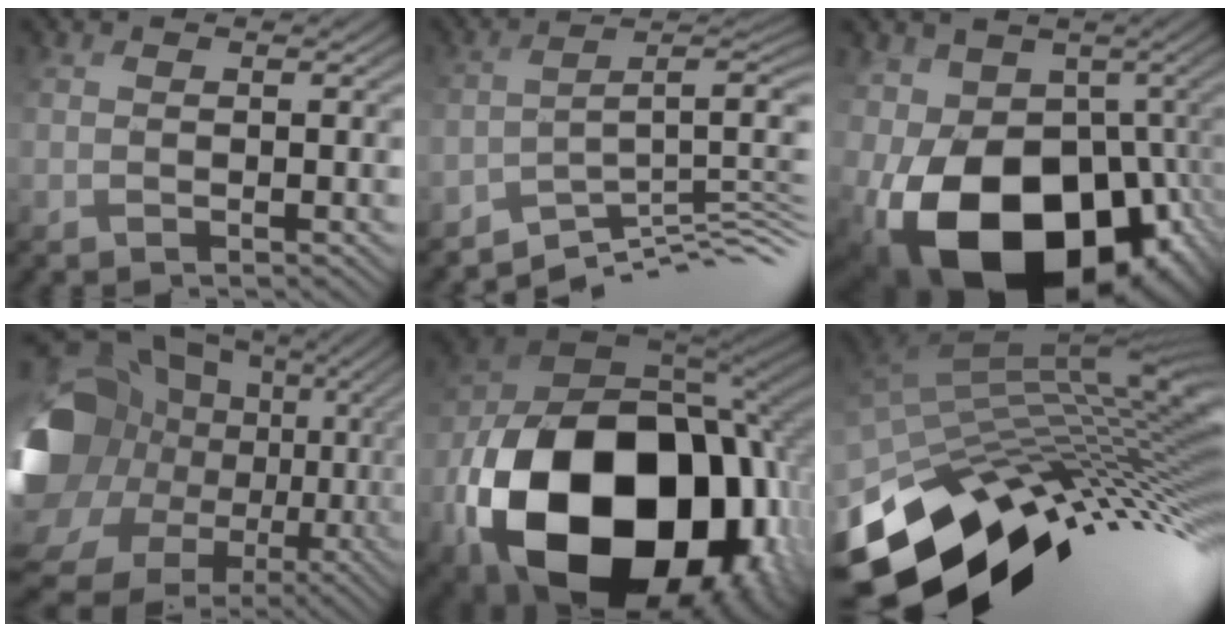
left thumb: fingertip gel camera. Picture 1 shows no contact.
{"total": 8.7, "force": [-6.1, 2.6, 5.6], "torque": [-0.092, 0.003, -0.093]}
{"total": 20.4, "force": [-7.5, 14.3, 12.5], "torque": [-0.231, -0.046, -0.086]}
{"total": 21.6, "force": [-2.5, 19.0, 9.8], "torque": [-0.261, -0.017, -0.039]}
{"total": 21.8, "force": [-7.1, 15.6, 13.5], "torque": [-0.320, -0.062, -0.068]}
{"total": 14.8, "force": [-6.8, 7.4, 10.8], "torque": [-0.207, 0.009, -0.100]}